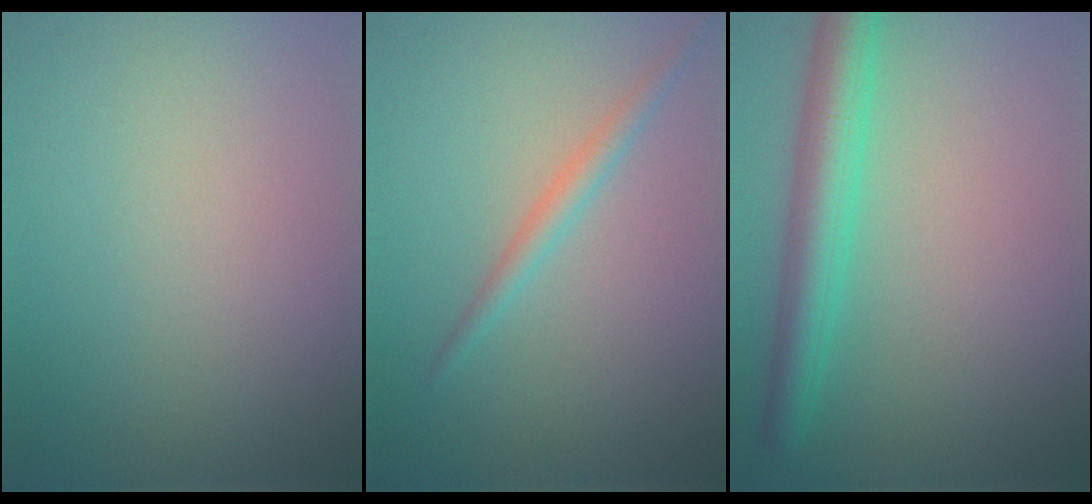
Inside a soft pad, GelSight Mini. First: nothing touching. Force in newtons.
{"total": 1.6, "press": 1.6, "slide": 0.1}
{"total": 4.9, "press": 4.9, "slide": 0.2}